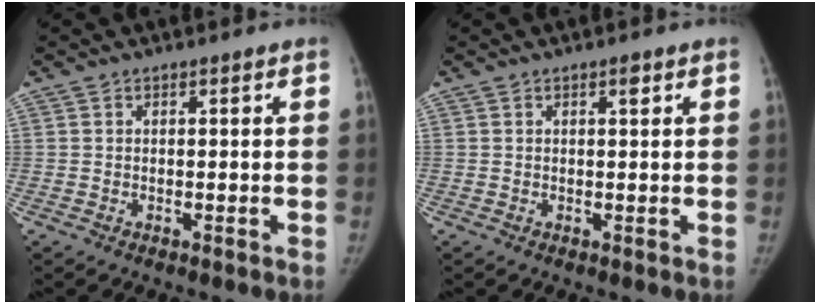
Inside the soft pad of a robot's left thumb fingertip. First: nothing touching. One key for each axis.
{"total": 1.1, "fx": 0.6, "fy": 0.4, "fz": 0.9, "tx": -0.010, "ty": 0.000, "tz": 0.009}